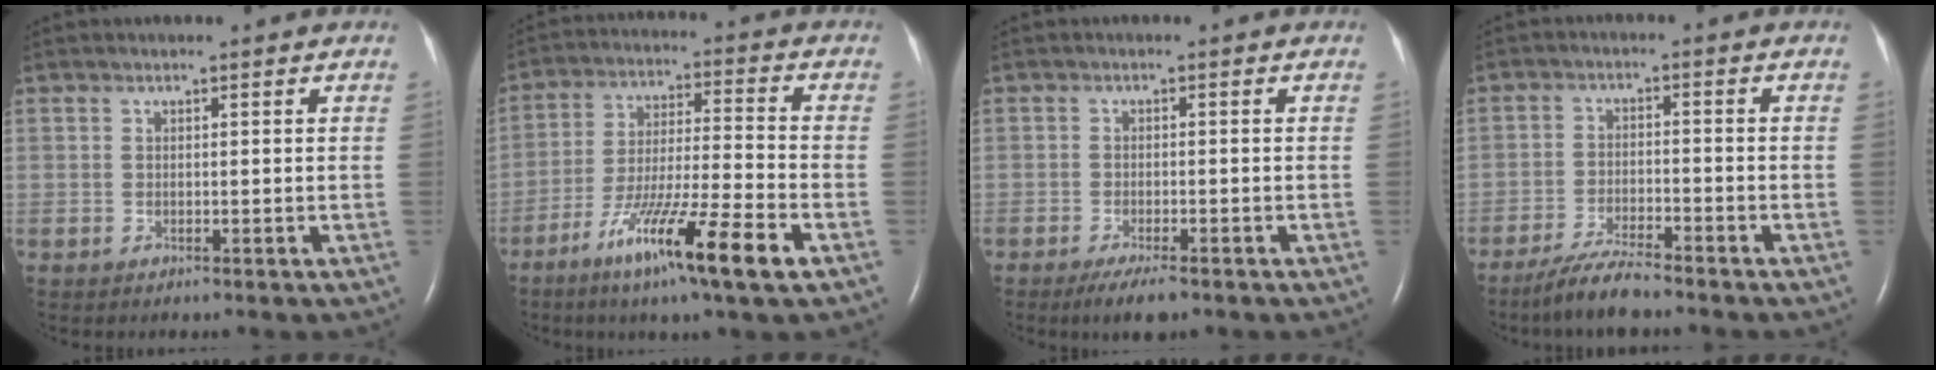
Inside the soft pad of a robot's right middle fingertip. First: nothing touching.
{"total": 14.6, "force": [-7.9, 0.0, 12.2], "torque": [-0.225, -0.033, -0.140]}
{"total": 4.1, "force": [-2.9, 0.9, 2.8], "torque": [-0.049, -0.008, -0.044]}
{"total": 5.8, "force": [-4.9, 0.2, 3.0], "torque": [-0.066, -0.019, -0.095]}